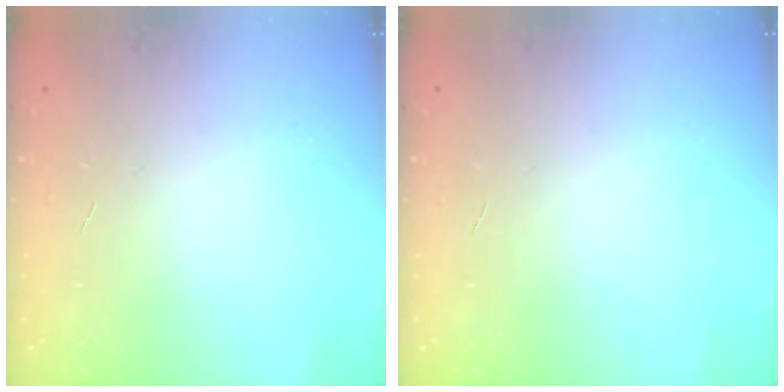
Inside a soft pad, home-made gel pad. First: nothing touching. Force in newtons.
{"total": 0.0}